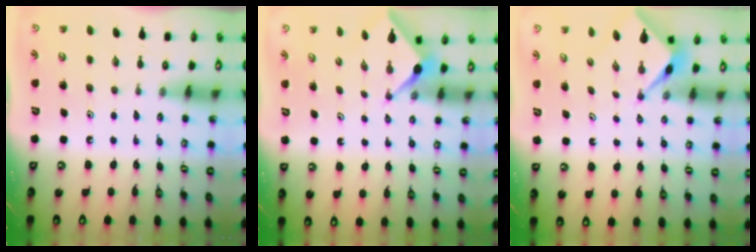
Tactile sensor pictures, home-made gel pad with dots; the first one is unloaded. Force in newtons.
{"total": 2.5, "press": 2.4, "slide": 0.3}
{"total": 2.5, "press": 2.4, "slide": 0.3}